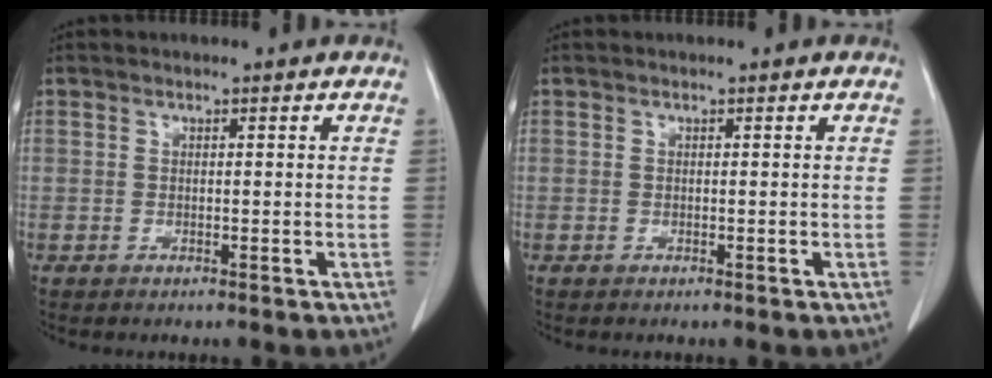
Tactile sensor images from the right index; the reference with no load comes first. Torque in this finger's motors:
{"motor_torque": [0.00, 0.00, 0.00, 0.00]}